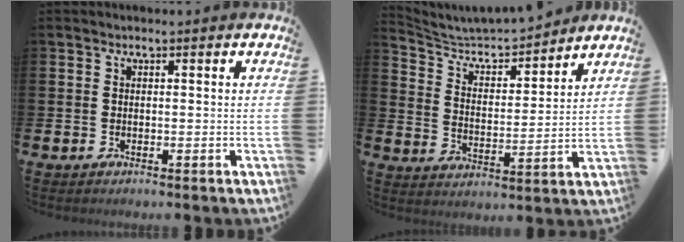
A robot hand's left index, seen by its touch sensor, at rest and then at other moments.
{"total": 5.9, "force": [5.6, 1.1, 1.2], "torque": [-0.055, -0.043, 0.093]}